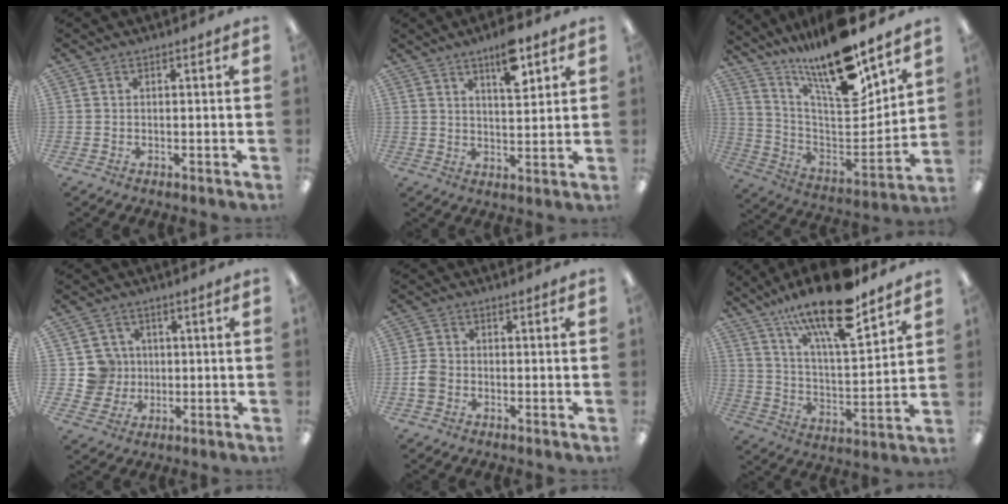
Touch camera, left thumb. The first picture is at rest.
{"total": 9.2, "force": [5.7, 3.0, 6.5], "torque": [-0.091, -0.030, 0.091]}
{"total": 19.4, "force": [15.9, 3.9, 10.4], "torque": [-0.182, -0.127, 0.268]}
{"total": 7.4, "force": [1.1, 7.3, 0.4], "torque": [-0.011, 0.005, 0.029]}
{"total": 3.5, "force": [-1.3, 2.7, 1.8], "torque": [-0.029, 0.010, -0.023]}
{"total": 18.8, "force": [13.9, 4.8, 11.7], "torque": [-0.209, -0.083, 0.234]}